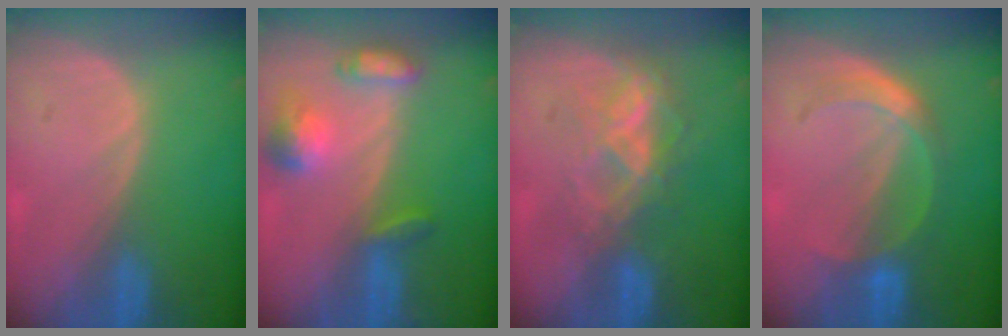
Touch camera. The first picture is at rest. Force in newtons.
{"total": 6.2, "press": 6.1, "slide": 0.8}
{"total": 6.9, "press": 6.0, "slide": 3.3}
{"total": 4.8, "press": 4.8, "slide": 0.4}